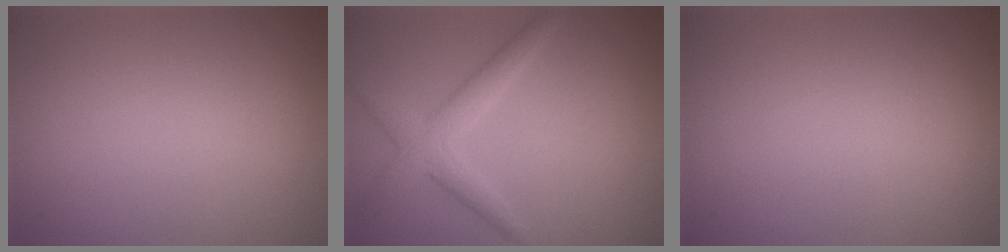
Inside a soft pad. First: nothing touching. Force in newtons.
{"total": 2.9, "press": 2.9, "slide": 0.2}
{"total": 0.0}